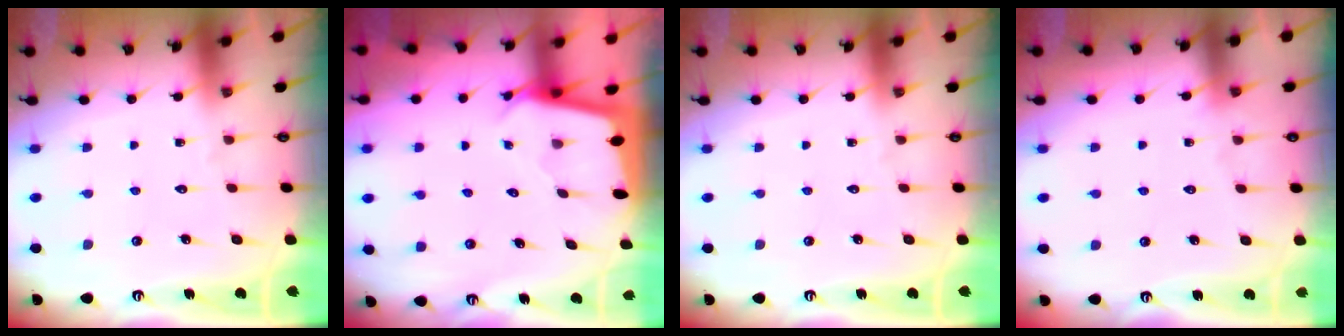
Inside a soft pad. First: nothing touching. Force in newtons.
{"total": 2.4, "press": 2.4, "slide": 0.1}
{"total": 0.0}
{"total": 3.8, "press": 3.7, "slide": 0.6}